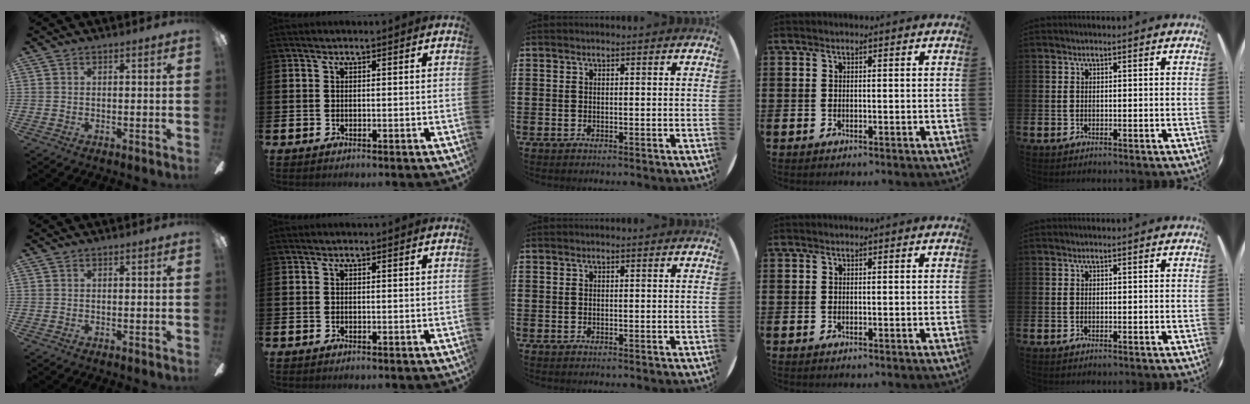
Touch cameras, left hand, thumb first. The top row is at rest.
{}